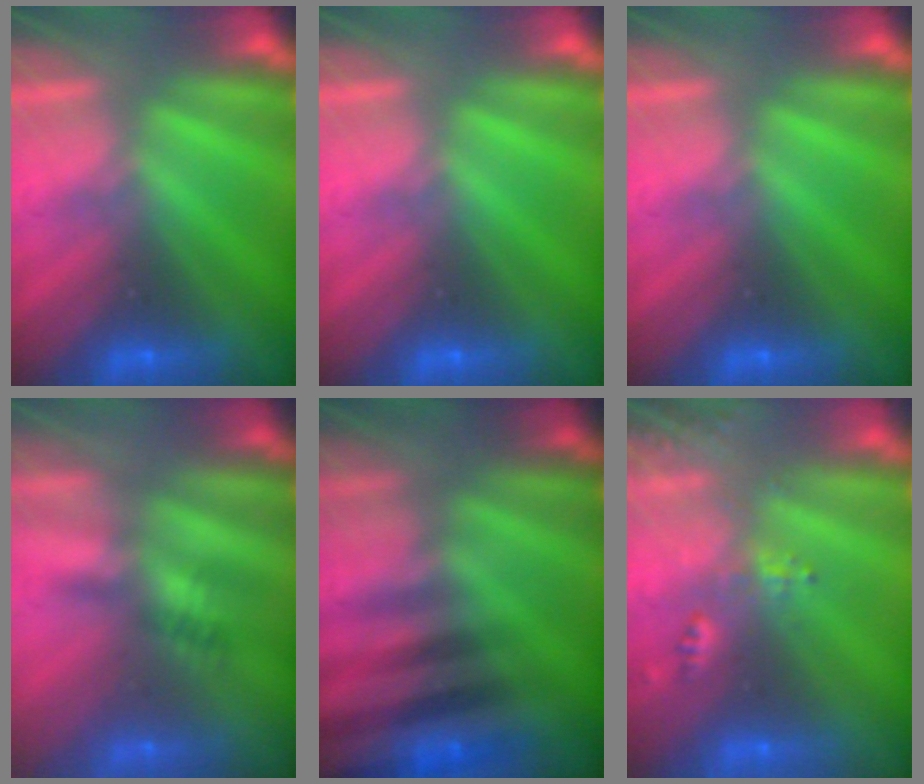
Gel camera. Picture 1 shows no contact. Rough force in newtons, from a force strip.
{"total": 0.0}
{"total": 0.0}
{"total": 2.4}
{"total": 2.9}
{"total": 2.4}